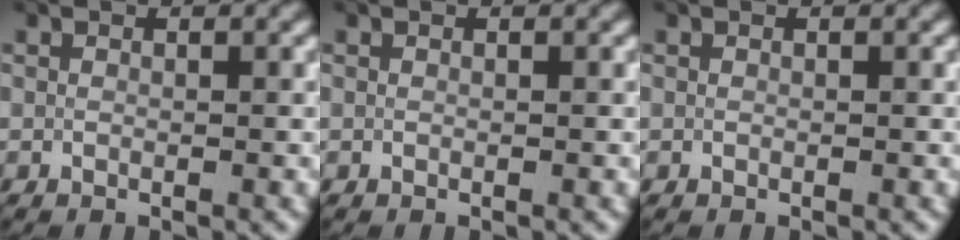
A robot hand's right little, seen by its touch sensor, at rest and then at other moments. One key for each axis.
{"total": 0.0}
{"total": 0.0}